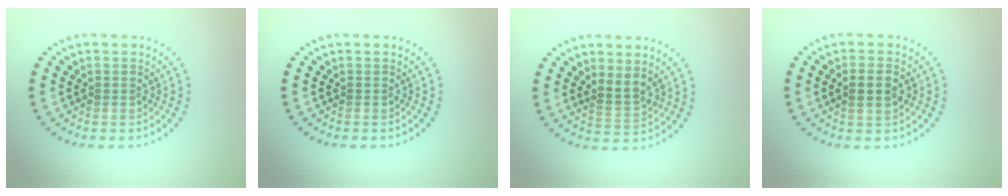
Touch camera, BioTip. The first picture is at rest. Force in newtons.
{"total": 0.0}
{"total": 1.9, "press": 1.6, "slide": 1.1}
{"total": 2.3, "press": 2.2, "slide": 0.6}